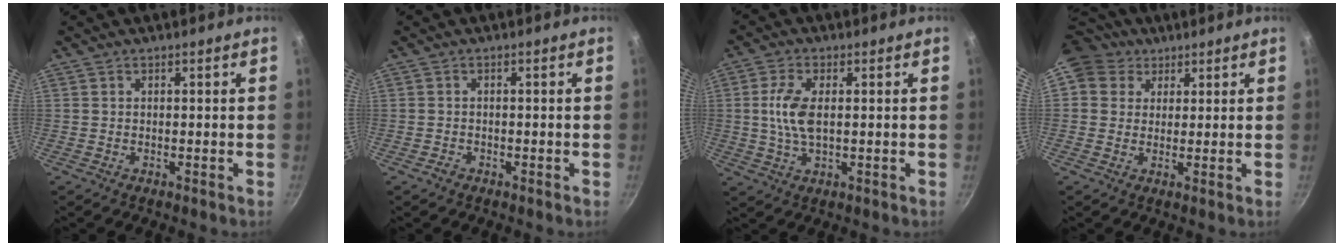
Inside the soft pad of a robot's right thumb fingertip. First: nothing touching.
{"total": 1.1, "force": [-0.8, 0.8, 0.3], "torque": [-0.008, 0.010, -0.014]}
{"total": 7.0, "force": [0.6, 3.4, 6.1], "torque": [-0.128, 0.002, 0.010]}
{"total": 9.4, "force": [4.7, 7.5, 3.0], "torque": [-0.027, 0.006, 0.072]}